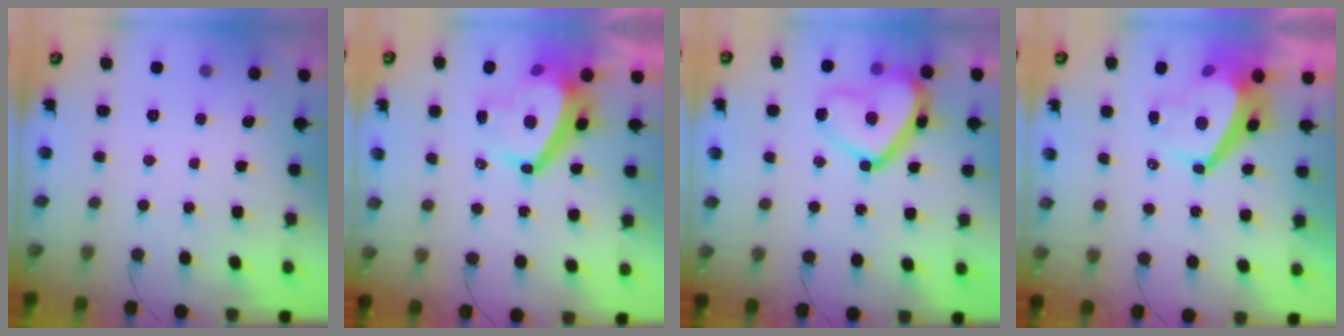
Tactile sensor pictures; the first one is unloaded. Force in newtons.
{"total": 11.5, "press": 11.4, "slide": 1.6}
{"total": 16.2, "press": 16.1, "slide": 1.6}
{"total": 6.7, "press": 6.6, "slide": 0.9}